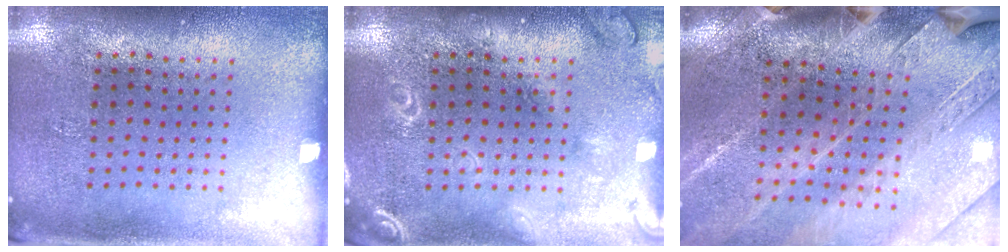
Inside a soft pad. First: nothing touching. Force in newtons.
{"total": 2.9, "press": 2.9, "slide": 0.4}
{"total": 2.8, "press": 2.8, "slide": 0.7}